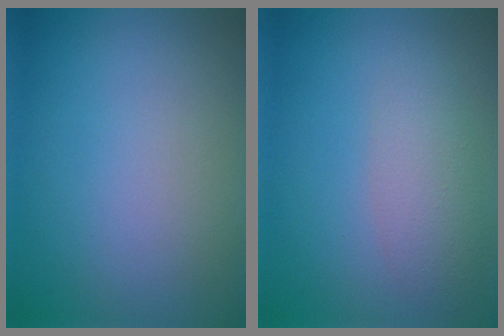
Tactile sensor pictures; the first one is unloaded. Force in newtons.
{"total": 2.9, "press": 2.9, "slide": 0.1}